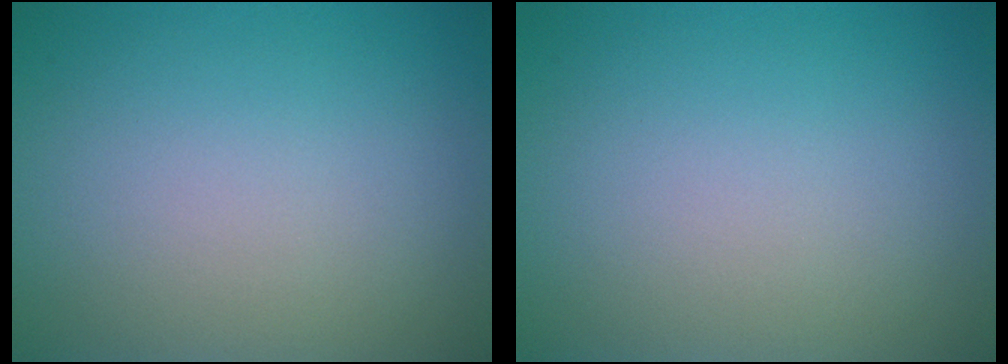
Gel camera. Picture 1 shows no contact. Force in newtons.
{"total": 0.0}